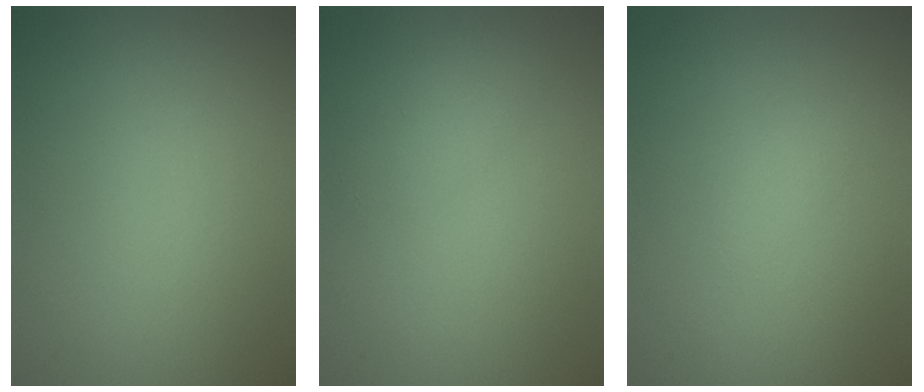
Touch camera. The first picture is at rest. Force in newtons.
{"total": 2.0, "press": 2.0, "slide": 0.2}
{"total": 0.6, "press": 0.5, "slide": 0.1}